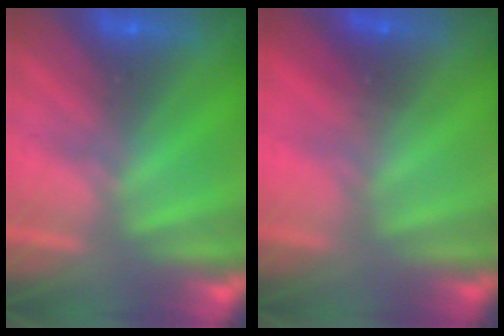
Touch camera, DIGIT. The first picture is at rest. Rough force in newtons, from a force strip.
{"total": 1.6}